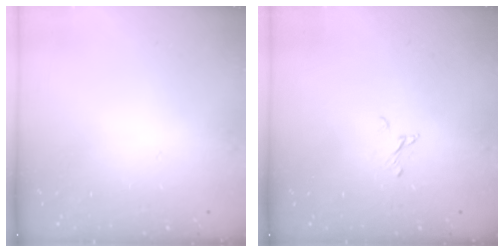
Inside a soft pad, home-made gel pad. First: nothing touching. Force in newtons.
{"total": 2.2, "press": 2.2, "slide": 0.1}